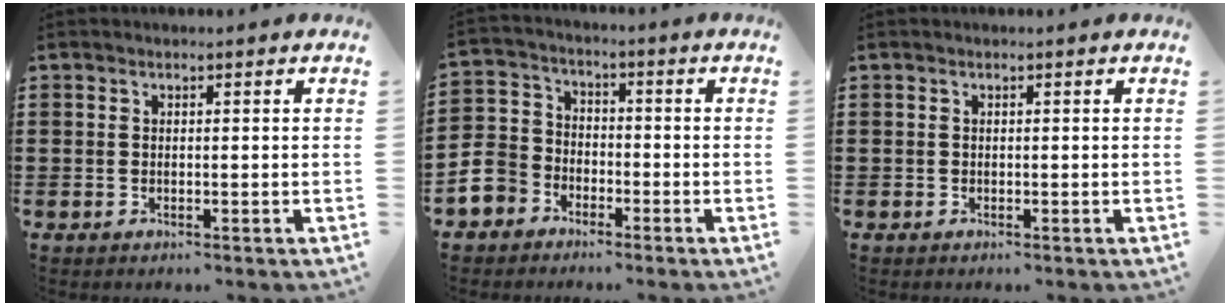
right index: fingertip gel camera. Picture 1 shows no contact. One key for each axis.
{"total": 6.5, "fx": -4.3, "fy": 4.6, "fz": 1.6, "tx": -0.078, "ty": 0.006, "tz": -0.095}
{"total": 0.0}